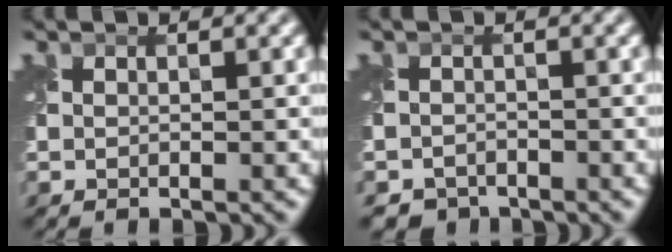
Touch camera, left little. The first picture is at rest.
{"total": 2.1, "force": [-1.9, 1.0, 0.0], "torque": [0.007, -0.009, -0.037]}